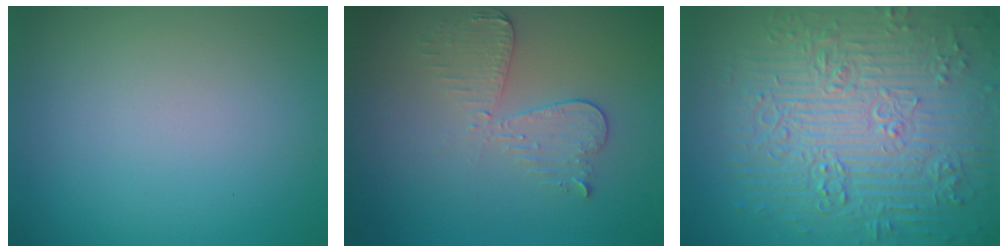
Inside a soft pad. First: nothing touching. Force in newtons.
{"total": 3.0, "press": 2.7, "slide": 1.3}
{"total": 11.0, "press": 7.5, "slide": 8.0}